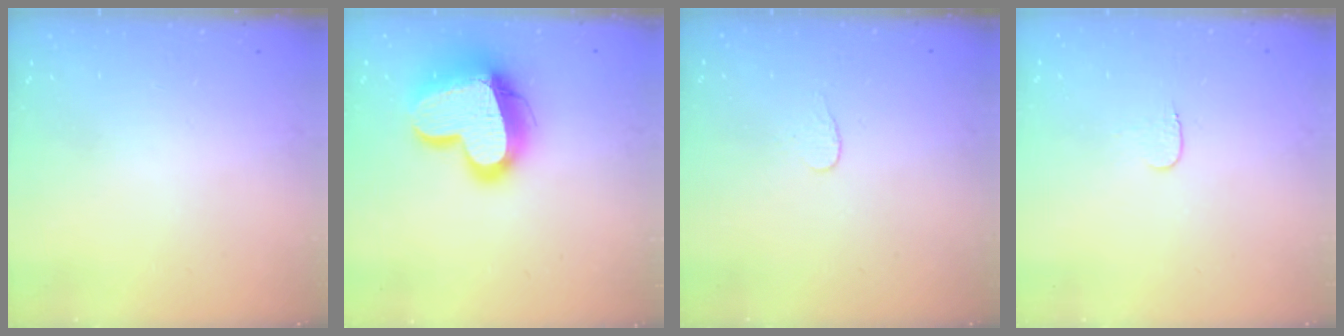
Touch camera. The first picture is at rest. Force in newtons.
{"total": 19.4, "press": 19.3, "slide": 1.7}
{"total": 2.7, "press": 2.7, "slide": 0.3}
{"total": 3.8, "press": 3.7, "slide": 0.4}